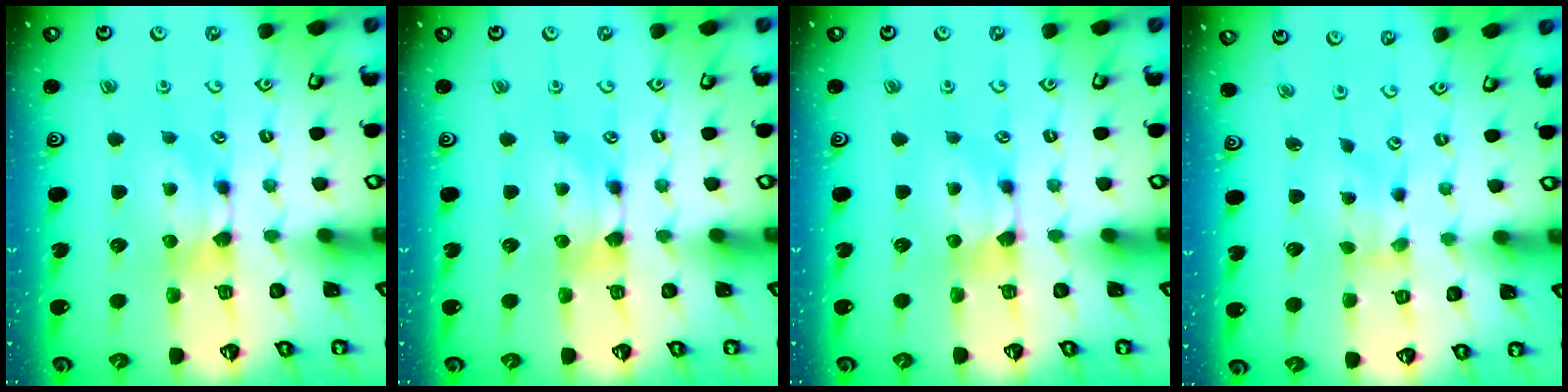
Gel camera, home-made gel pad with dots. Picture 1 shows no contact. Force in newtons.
{"total": 0.0}
{"total": 0.0}
{"total": 1.8, "press": 1.5, "slide": 1.1}